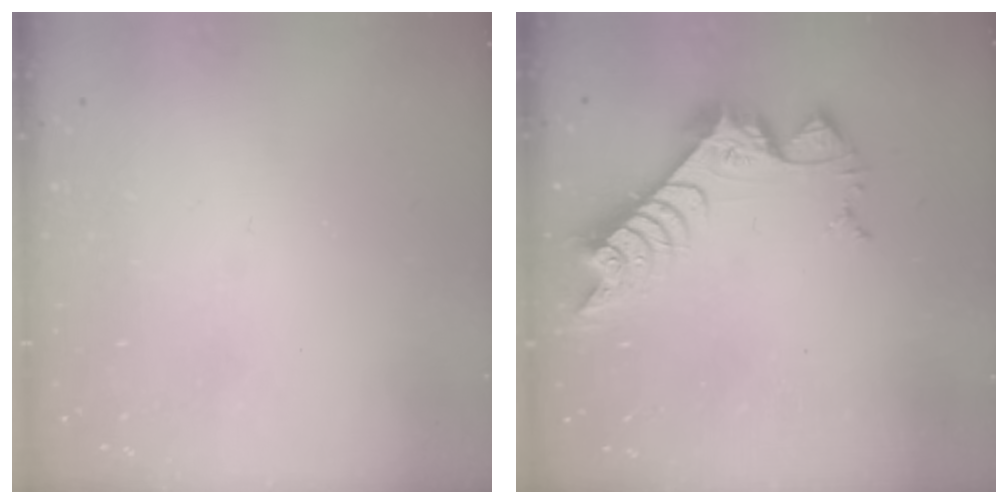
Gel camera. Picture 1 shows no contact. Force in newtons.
{"total": 8.5, "press": 8.5, "slide": 0.8}